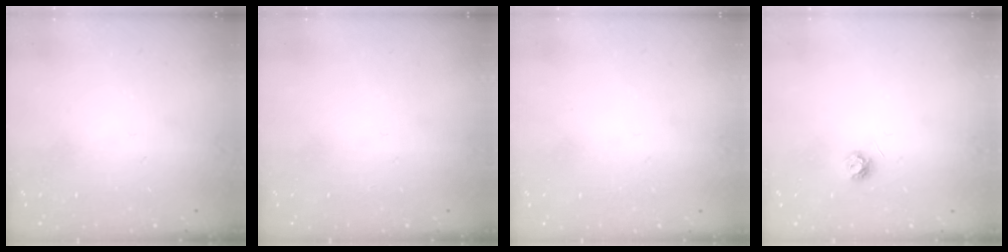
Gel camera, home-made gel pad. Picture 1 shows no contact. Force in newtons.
{"total": 0.0}
{"total": 0.7, "press": 0.7, "slide": 0.3}
{"total": 3.9, "press": 3.8, "slide": 0.7}